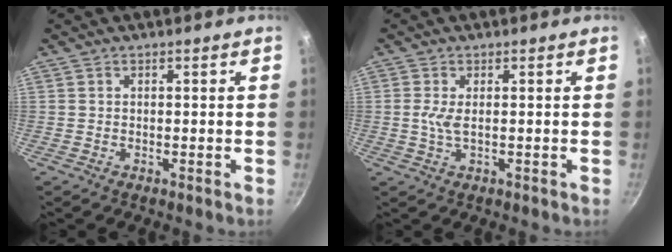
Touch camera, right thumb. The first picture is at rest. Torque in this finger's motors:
{"motor_torque": [0.03, -0.01, 0.43, 0.03, 0.17]}